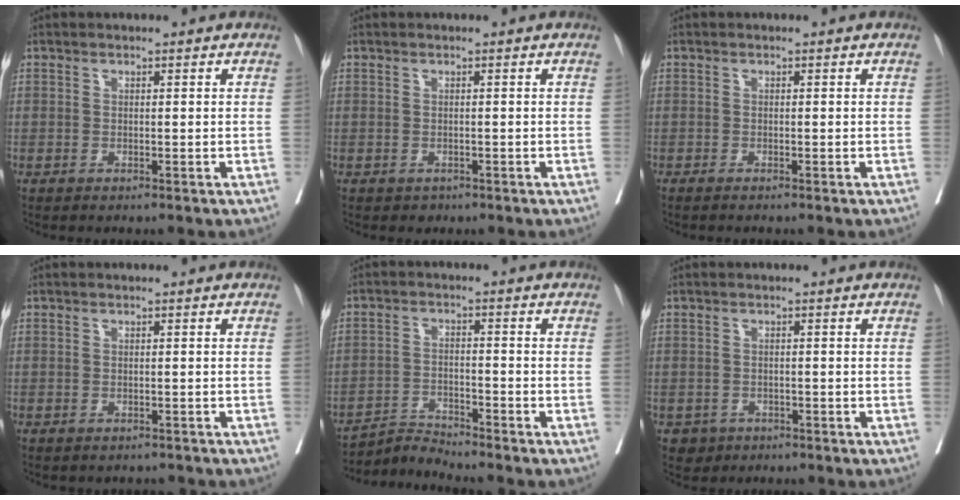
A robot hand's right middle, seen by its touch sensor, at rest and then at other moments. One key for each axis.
{"total": 0.7, "fx": -0.4, "fy": 0.6, "fz": 0.1, "tx": -0.003, "ty": 0.002, "tz": -0.001}
{"total": 1.1, "fx": -1.0, "fy": -0.1, "fz": 0.6, "tx": -0.007, "ty": 0.001, "tz": -0.013}
{"total": 0.9, "fx": -0.8, "fy": 0.5, "fz": 0.1, "tx": -0.005, "ty": 0.001, "tz": -0.010}
{"total": 4.2, "fx": -3.8, "fy": -1.2, "fz": -1.2, "tx": 0.019, "ty": -0.010, "tz": -0.069}
{"total": 2.4, "fx": -1.3, "fy": 2.0, "fz": 0.2, "tx": -0.001, "ty": 0.007, "tz": -0.017}